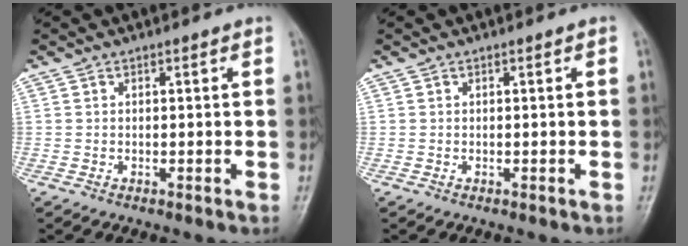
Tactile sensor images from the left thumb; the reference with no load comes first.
{"total": 0.0}